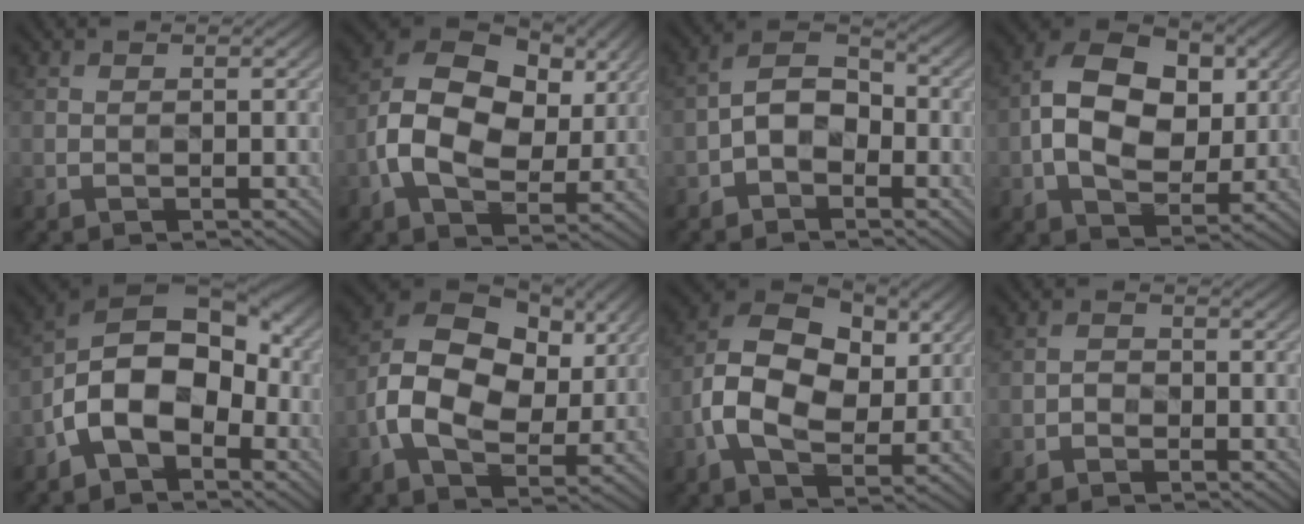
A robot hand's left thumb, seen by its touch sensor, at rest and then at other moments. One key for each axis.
{"total": 12.5, "fx": 0.8, "fy": 8.9, "fz": 8.8, "tx": -0.174, "ty": 0.011, "tz": 0.011}
{"total": 6.3, "fx": -2.6, "fy": 4.0, "fz": 4.0, "tx": -0.058, "ty": 0.013, "tz": -0.058}
{"total": 10.7, "fx": 0.9, "fy": 7.5, "fz": 7.5, "tx": -0.146, "ty": 0.013, "tz": 0.009}
{"total": 13.0, "fx": -3.7, "fy": 8.0, "fz": 9.5, "tx": -0.157, "ty": 0.007, "tz": -0.079}
{"total": 12.4, "fx": 0.7, "fy": 8.8, "fz": 8.8, "tx": -0.176, "ty": 0.013, "tz": 0.007}
{"total": 11.2, "fx": 0.3, "fy": 7.8, "fz": 8.0, "tx": -0.157, "ty": 0.017, "tz": -0.002}
{"total": 1.7, "fx": -1.3, "fy": 1.0, "fz": 0.4, "tx": -0.002, "ty": 0.001, "tz": -0.029}